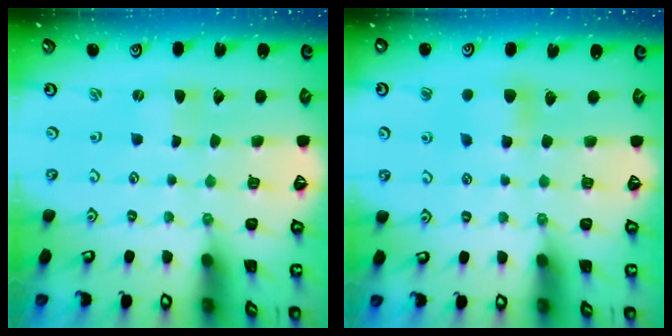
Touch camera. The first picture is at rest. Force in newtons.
{"total": 6.2, "press": 6.1, "slide": 0.6}